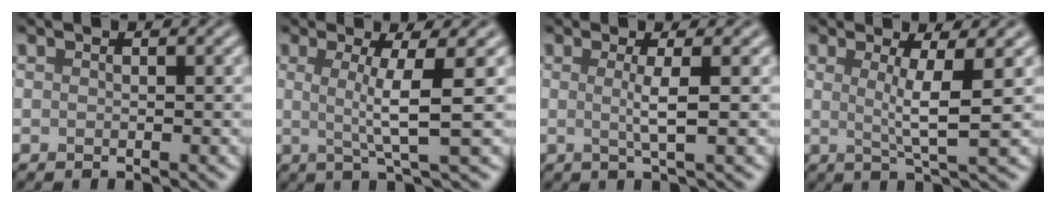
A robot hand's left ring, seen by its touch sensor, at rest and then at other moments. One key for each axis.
{"total": 4.5, "fx": 0.5, "fy": 0.6, "fz": 4.4, "tx": -0.073, "ty": -0.002, "tz": 0.009}
{"total": 2.5, "fx": 0.1, "fy": 0.5, "fz": 2.4, "tx": -0.044, "ty": -0.001, "tz": -0.005}
{"total": 3.8, "fx": 0.7, "fy": 0.5, "fz": 3.7, "tx": -0.062, "ty": -0.006, "tz": 0.013}